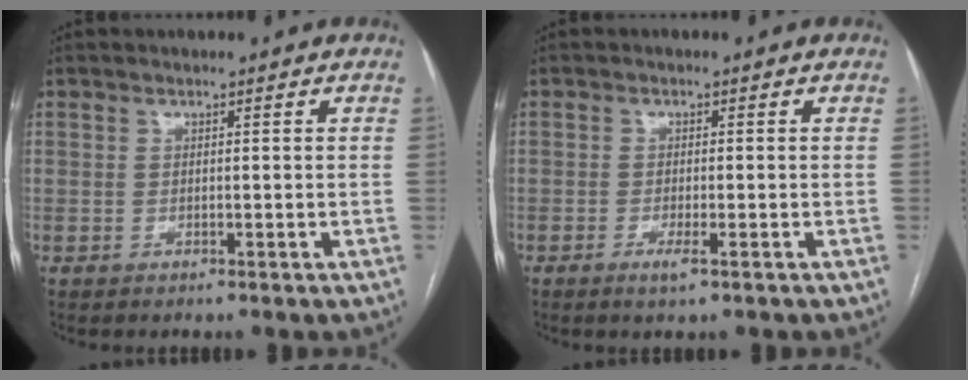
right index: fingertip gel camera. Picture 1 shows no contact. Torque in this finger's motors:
{"motor_torque": [-0.04, -0.09, 0.02, 0.01]}